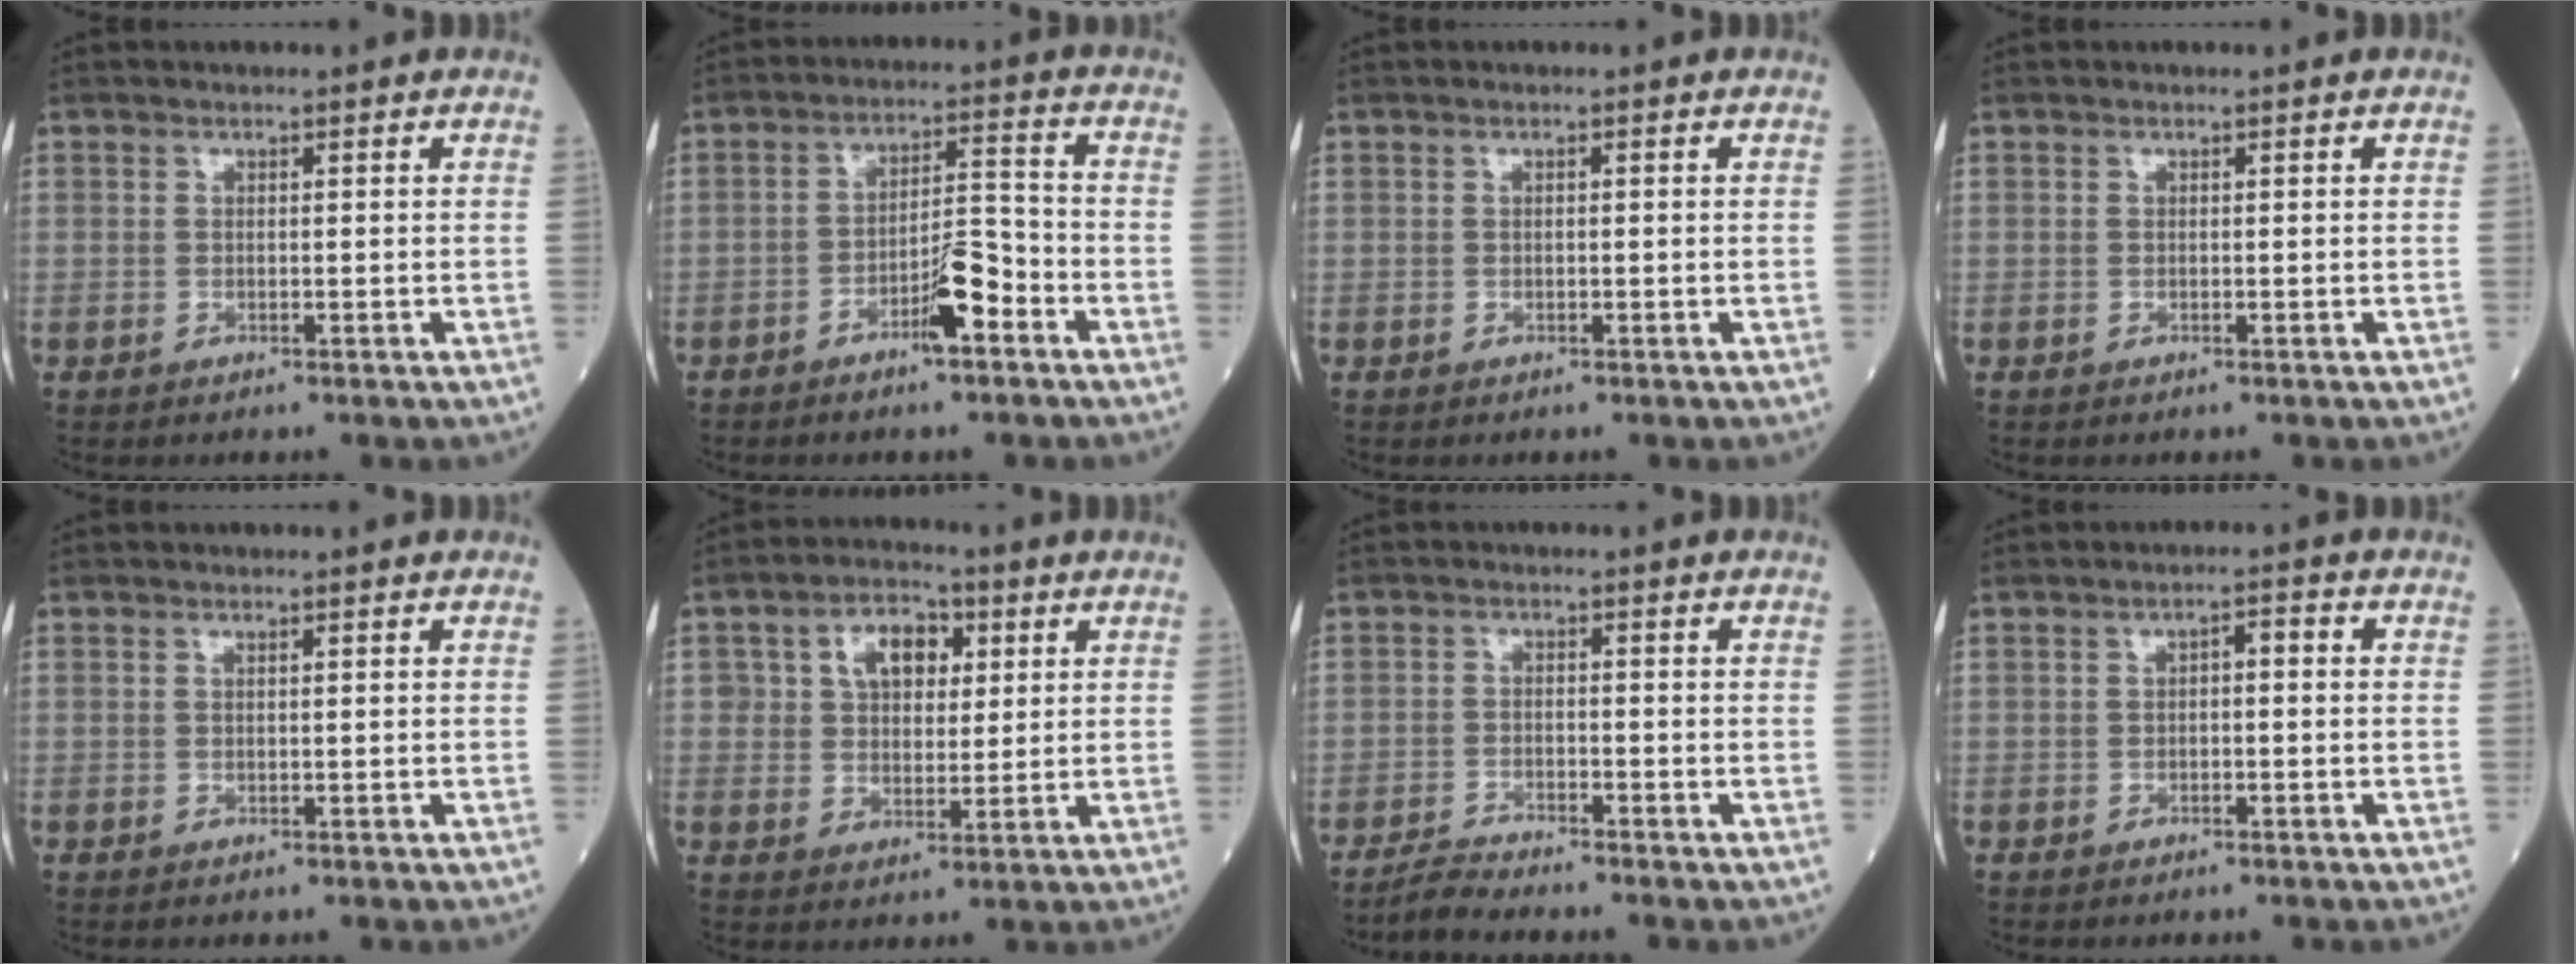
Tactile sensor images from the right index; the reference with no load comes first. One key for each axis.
{"total": 6.5, "fx": -3.6, "fy": 1.2, "fz": 5.3, "tx": -0.092, "ty": 0.013, "tz": -0.060}
{"total": 0.0}
{"total": 0.0}
{"total": 0.0}
{"total": 7.5, "fx": 2.5, "fy": 4.9, "fz": 5.1, "tx": -0.084, "ty": 0.022, "tz": 0.044}
{"total": 3.0, "fx": -2.8, "fy": -0.9, "fz": 0.2, "tx": -0.011, "ty": -0.018, "tz": -0.057}
{"total": 2.1, "fx": 0.1, "fy": 0.7, "fz": 2.0, "tx": -0.028, "ty": 0.013, "tz": 0.000}